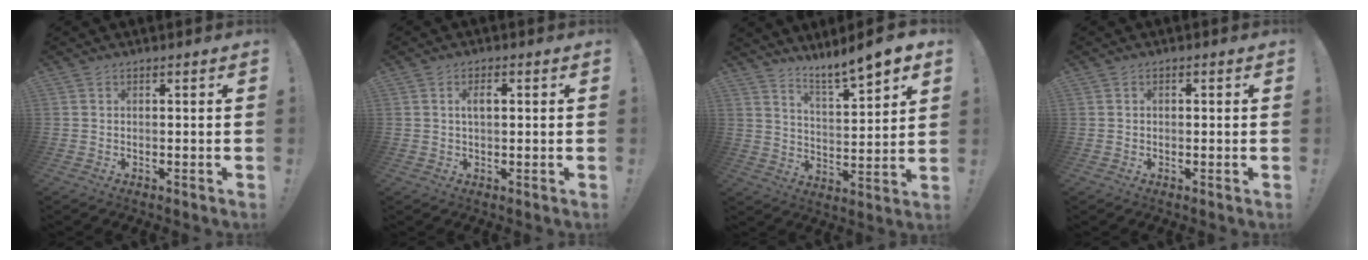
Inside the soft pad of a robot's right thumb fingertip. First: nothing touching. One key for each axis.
{"total": 2.8, "fx": 0.5, "fy": 1.4, "fz": 2.3, "tx": -0.024, "ty": -0.001, "tz": 0.002}
{"total": 9.2, "fx": 8.2, "fy": 0.4, "fz": 4.2, "tx": -0.067, "ty": -0.071, "tz": 0.139}
{"total": 0.6, "fx": -0.4, "fy": 0.4, "fz": 0.0, "tx": 0.001, "ty": 0.002, "tz": -0.007}